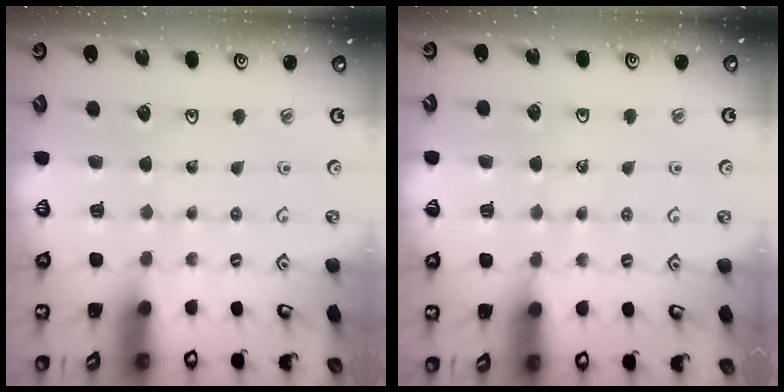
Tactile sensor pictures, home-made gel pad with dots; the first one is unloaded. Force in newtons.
{"total": 2.1, "press": 2.0, "slide": 0.3}